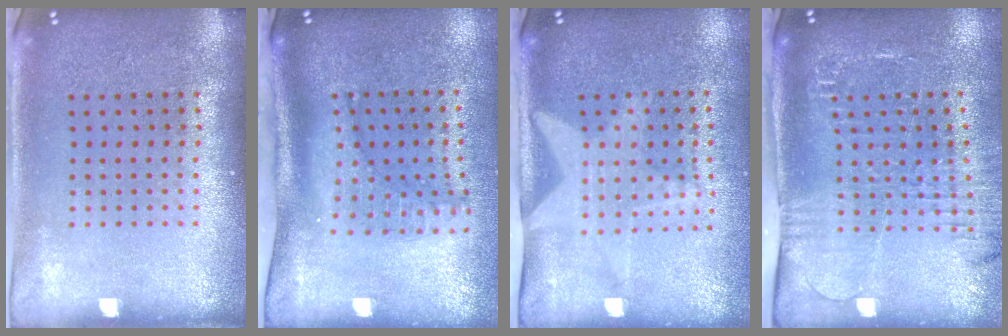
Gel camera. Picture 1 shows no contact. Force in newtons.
{"total": 1.6, "press": 1.3, "slide": 0.9}
{"total": 1.5, "press": 1.4, "slide": 0.5}
{"total": 1.9, "press": 1.8, "slide": 0.8}